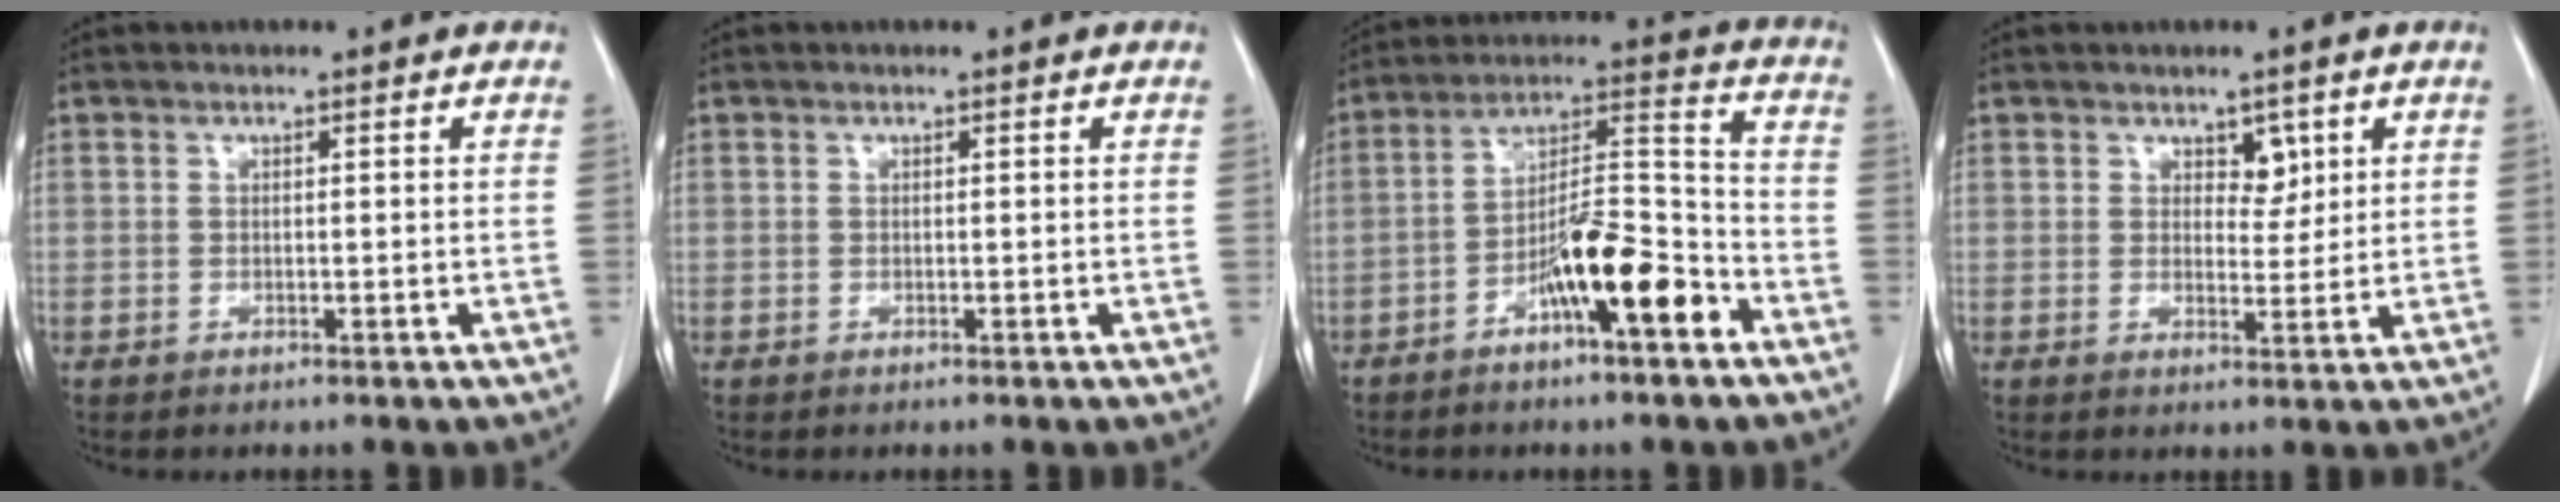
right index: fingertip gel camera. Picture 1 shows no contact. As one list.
[{"total": 0.0}, {"total": 12.4, "force": [-6.3, 2.0, 10.5], "torque": [-0.179, 0.012, -0.107]}, {"total": 3.1, "force": [1.6, 1.9, 1.9], "torque": [-0.019, 0.000, 0.026]}]